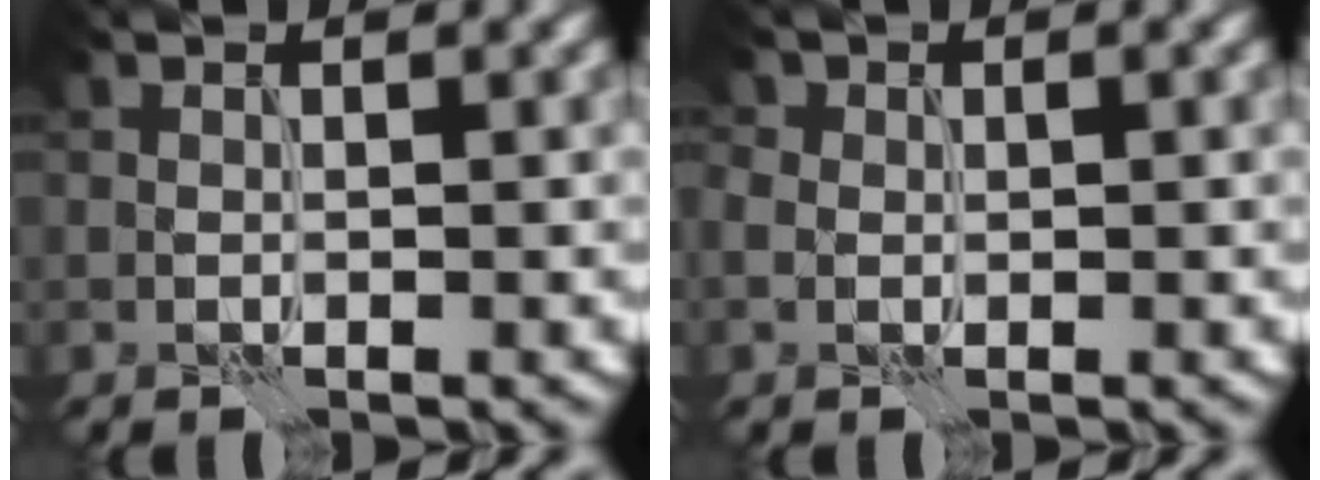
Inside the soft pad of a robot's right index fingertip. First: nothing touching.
{"total": 1.2, "force": [0.1, 1.1, 0.4], "torque": [-0.006, -0.002, 0.008]}